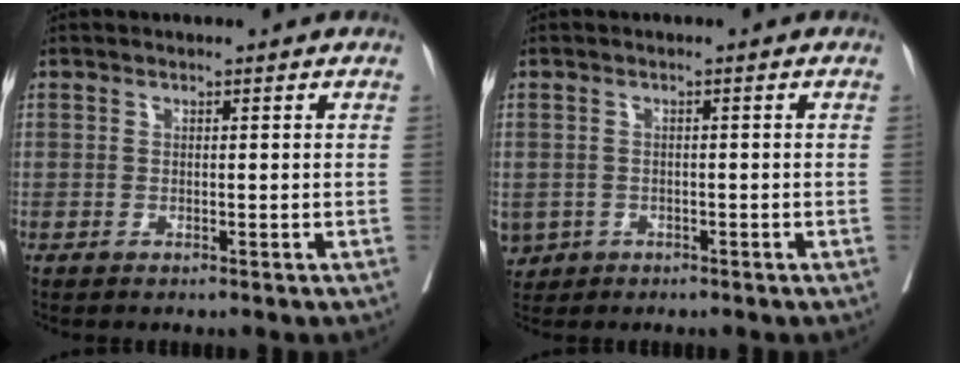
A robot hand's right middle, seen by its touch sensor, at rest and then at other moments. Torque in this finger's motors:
{"motor_torque": [1.80, -0.34, 1.06, 0.21]}